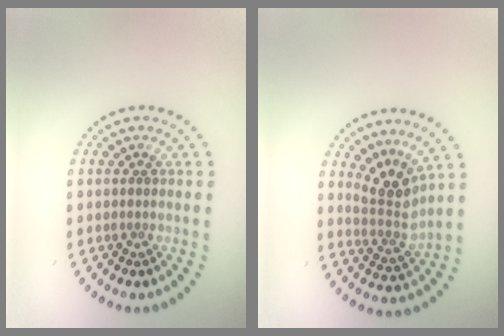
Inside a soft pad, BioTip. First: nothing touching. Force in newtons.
{"total": 3.2, "press": 2.3, "slide": 2.2}